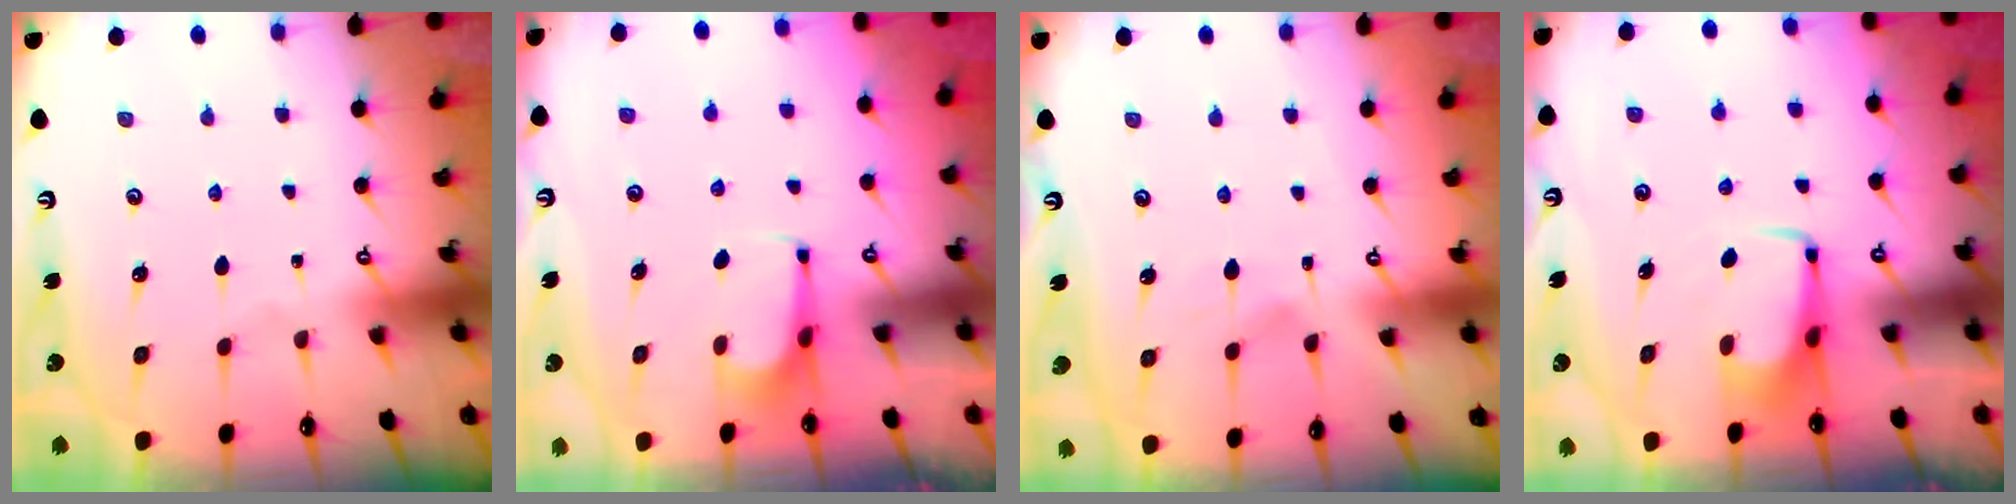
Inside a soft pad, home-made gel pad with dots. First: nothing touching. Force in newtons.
{"total": 1.6, "press": 1.6, "slide": 0.2}
{"total": 3.8, "press": 3.8, "slide": 0.4}
{"total": 4.0, "press": 4.0, "slide": 0.3}